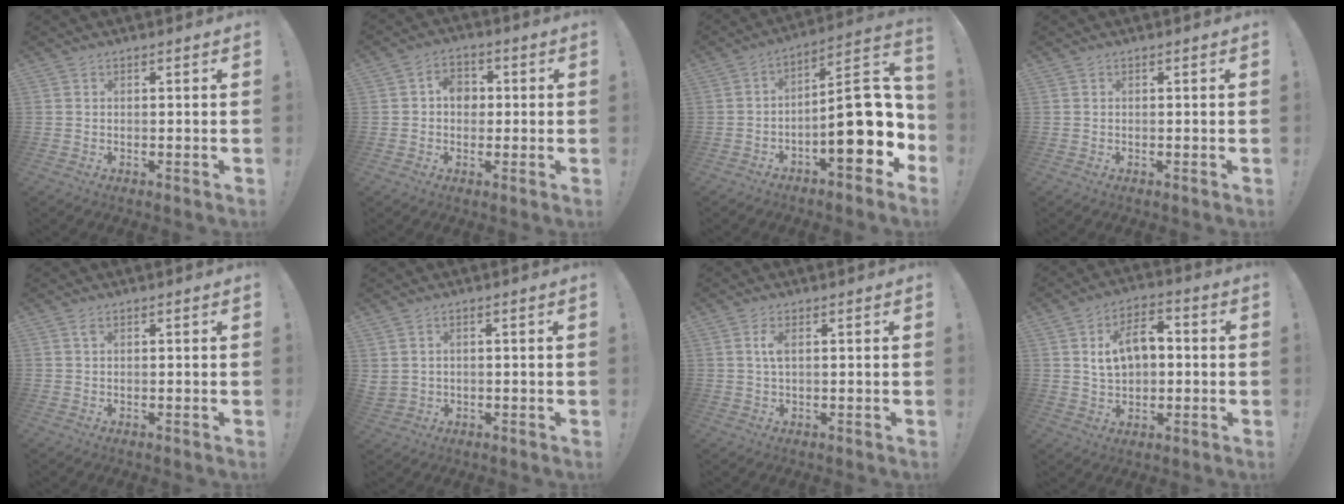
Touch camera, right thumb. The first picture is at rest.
{"total": 6.2, "force": [0.3, 5.0, 3.6], "torque": [-0.056, 0.013, 0.004]}
{"total": 21.3, "force": [-3.5, 8.2, 19.3], "torque": [-0.256, 0.020, -0.046]}
{"total": 0.0}
{"total": 1.1, "force": [0.6, 0.5, 0.9], "torque": [-0.019, 0.003, 0.010]}
{"total": 1.8, "force": [1.1, 1.3, 0.7], "torque": [-0.015, -0.002, 0.021]}
{"total": 2.9, "force": [0.7, 1.1, 2.6], "torque": [-0.053, 0.005, 0.010]}
{"total": 11.0, "force": [2.2, 7.2, 8.0], "torque": [-0.121, 0.004, 0.043]}